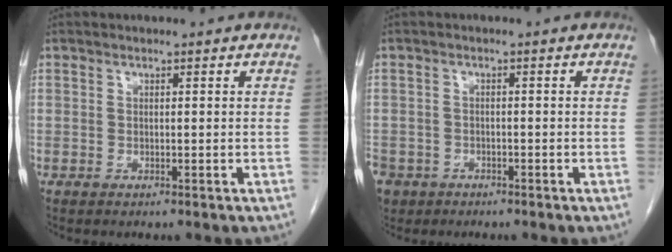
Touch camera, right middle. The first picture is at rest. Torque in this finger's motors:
{"motor_torque": [1.47, -0.67, 1.05, 0.20]}